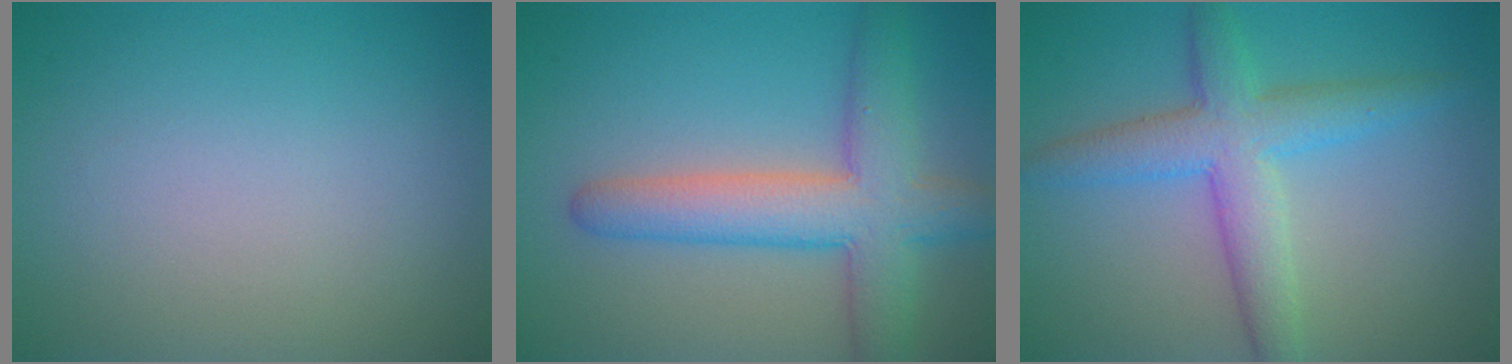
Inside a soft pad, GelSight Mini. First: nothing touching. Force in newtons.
{"total": 6.7, "press": 6.7, "slide": 0.3}
{"total": 5.3, "press": 5.3, "slide": 0.1}